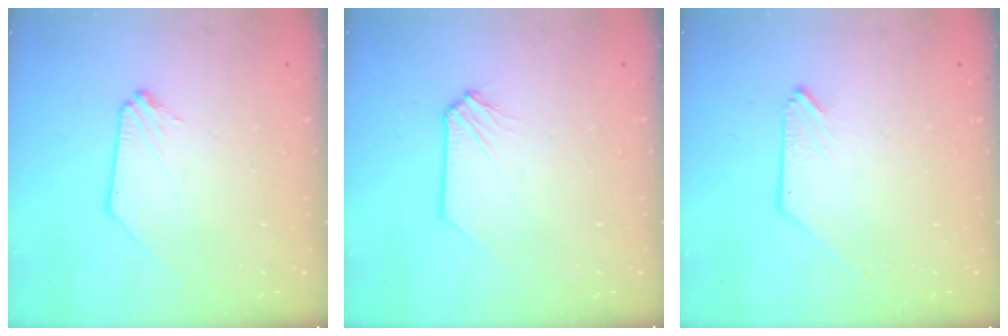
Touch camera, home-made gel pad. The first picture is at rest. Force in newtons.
{"total": 0.6, "press": 0.6, "slide": 0.0}
{"total": 0.0}